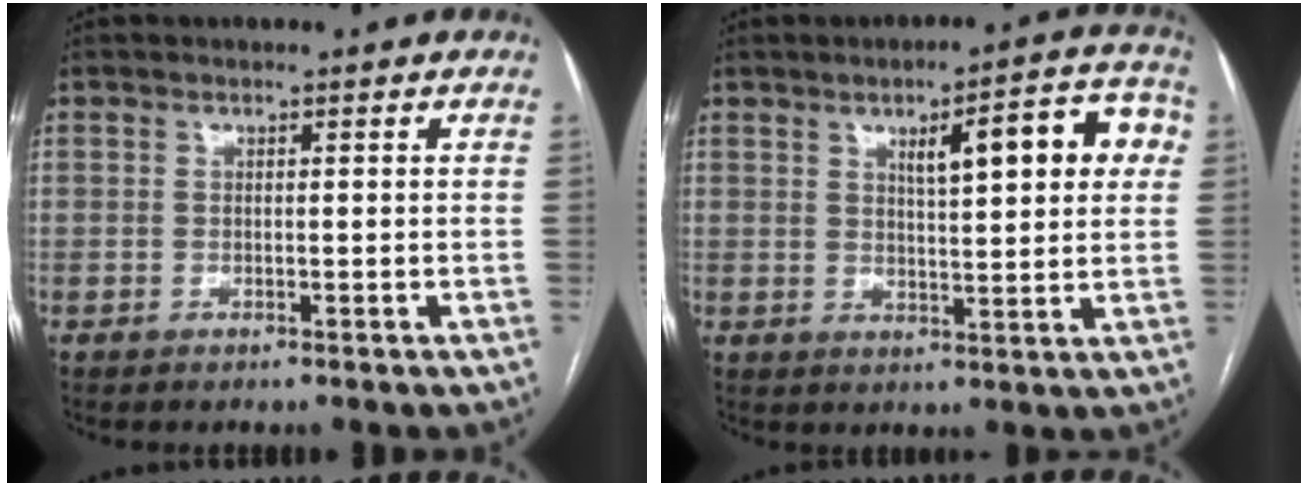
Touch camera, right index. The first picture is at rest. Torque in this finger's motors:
{"motor_torque": [0.86, 0.68, 0.22, 0.09]}